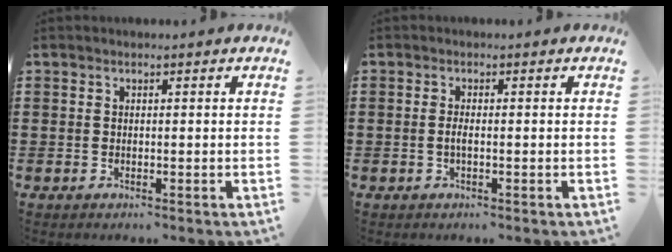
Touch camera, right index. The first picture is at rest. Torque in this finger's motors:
{"motor_torque": [2.14, 0.00, 0.19, 0.05]}